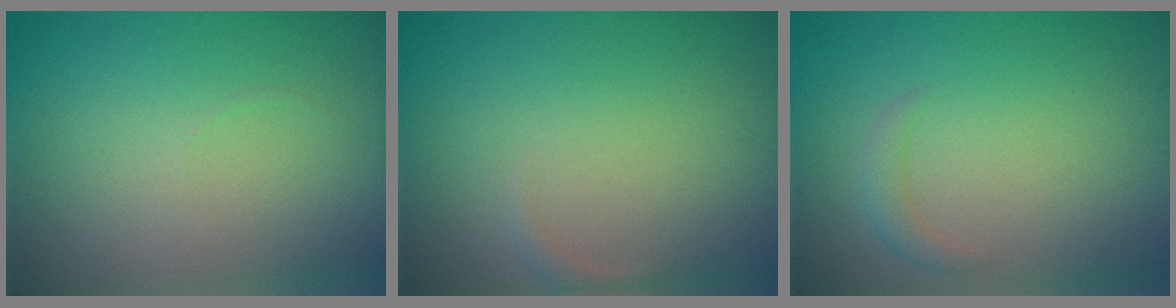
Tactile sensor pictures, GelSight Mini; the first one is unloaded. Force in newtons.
{"total": 0.8, "press": 0.8, "slide": 0.1}
{"total": 1.3, "press": 1.3, "slide": 0.1}